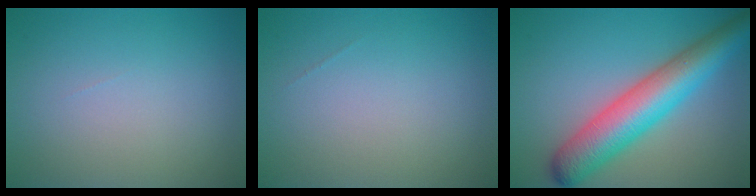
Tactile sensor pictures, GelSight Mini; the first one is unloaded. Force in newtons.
{"total": 0.0}
{"total": 8.2, "press": 8.2, "slide": 0.2}